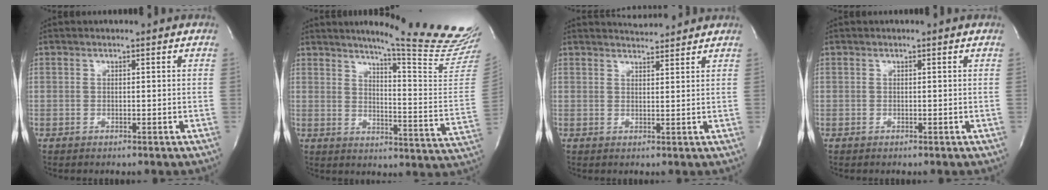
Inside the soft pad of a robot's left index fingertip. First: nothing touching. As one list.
[{"total": 21.3, "force": [18.6, -1.3, 10.3], "torque": [-0.136, -0.124, 0.224]}, {"total": 4.1, "force": [4.1, 0.1, 0.4], "torque": [-0.018, 0.011, 0.061]}, {"total": 0.0}]